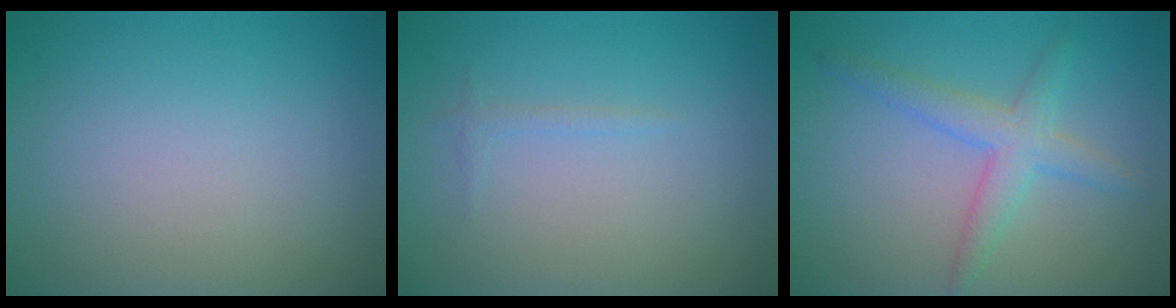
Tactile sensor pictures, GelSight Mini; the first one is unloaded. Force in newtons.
{"total": 0.6, "press": 0.6, "slide": 0.1}
{"total": 3.1, "press": 3.1, "slide": 0.0}